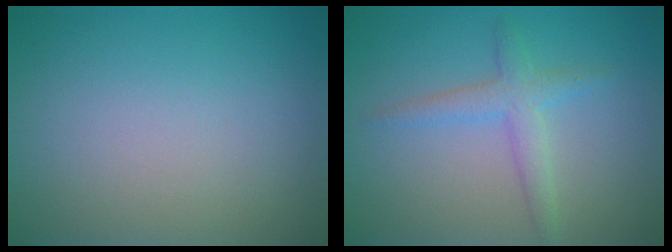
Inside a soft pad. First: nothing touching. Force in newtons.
{"total": 2.4, "press": 2.4, "slide": 0.2}